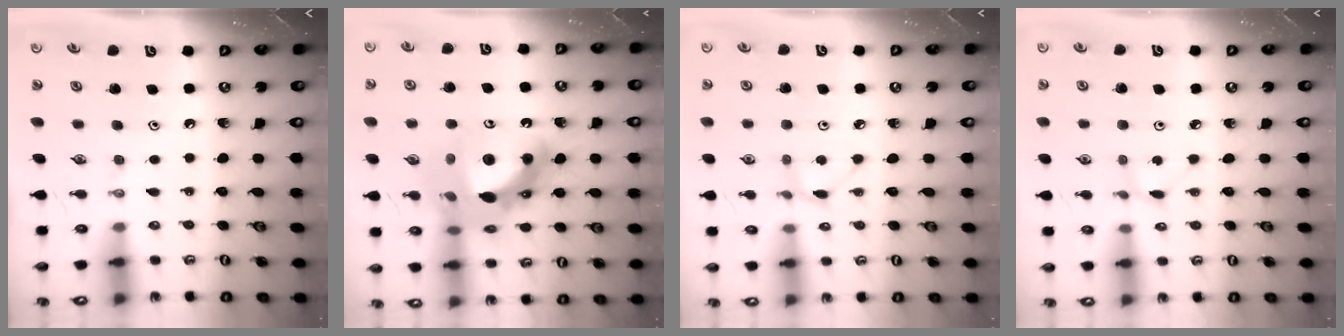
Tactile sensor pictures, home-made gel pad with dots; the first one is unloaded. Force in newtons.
{"total": 19.3, "press": 19.2, "slide": 1.8}
{"total": 3.0, "press": 3.0, "slide": 0.4}
{"total": 0.8, "press": 0.8, "slide": 0.1}